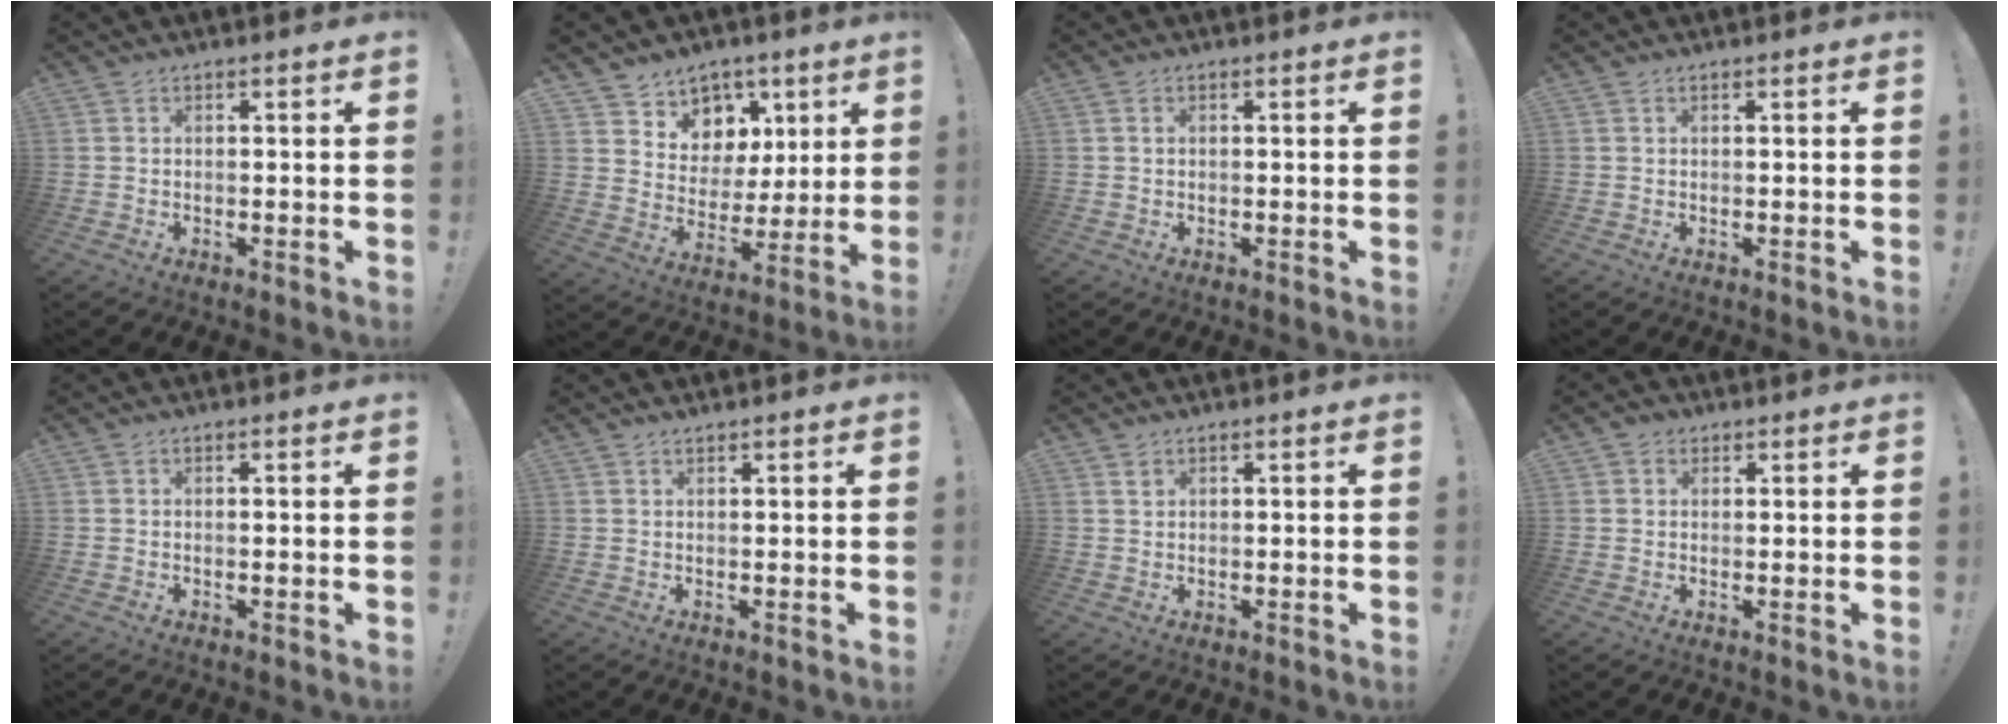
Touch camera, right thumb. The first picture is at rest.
{"total": 9.4, "force": [5.2, 7.8, 1.0], "torque": [-0.019, -0.047, 0.117]}
{"total": 0.8, "force": [0.3, 0.5, 0.4], "torque": [-0.009, 0.002, 0.006]}
{"total": 0.0}
{"total": 0.7, "force": [-0.1, -0.3, 0.6], "torque": [-0.012, 0.000, -0.002]}
{"total": 1.0, "force": [0.9, 0.1, 0.1], "torque": [-0.002, 0.000, 0.018]}
{"total": 1.2, "force": [0.9, 0.8, 0.4], "torque": [0.009, -0.007, 0.014]}
{"total": 2.2, "force": [1.1, 1.9, 0.5], "torque": [-0.003, 0.000, 0.019]}